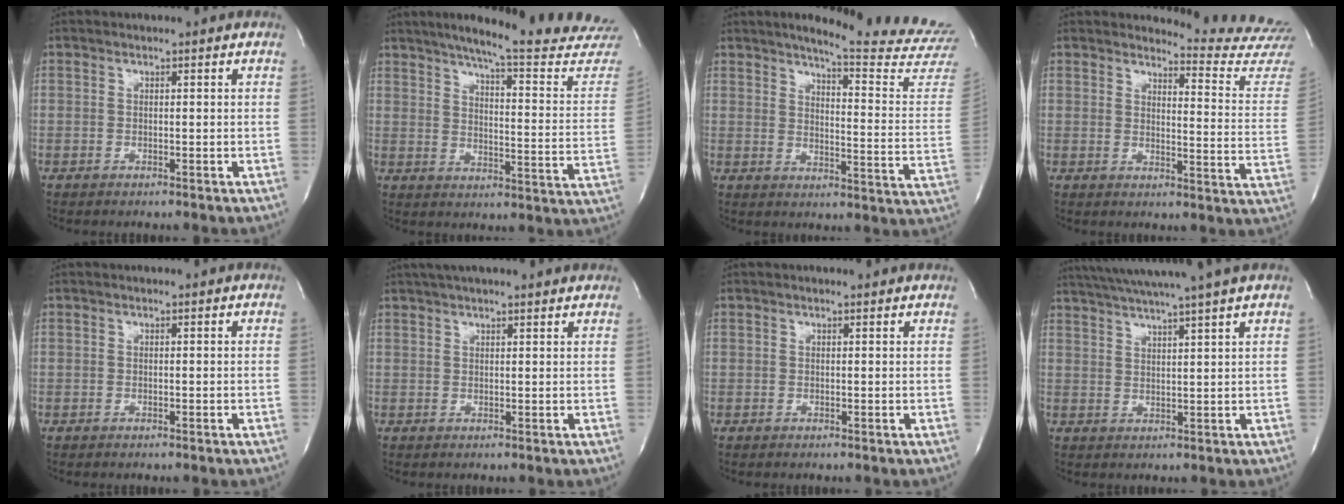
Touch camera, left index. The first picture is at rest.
{"total": 24.2, "force": [21.9, 0.5, 10.2], "torque": [-0.142, -0.095, 0.263]}
{"total": 21.1, "force": [19.9, -0.9, 6.8], "torque": [-0.094, -0.131, 0.227]}
{"total": 13.5, "force": [13.4, -1.7, -0.2], "torque": [0.010, -0.150, 0.130]}
{"total": 0.0}
{"total": 12.0, "force": [10.5, 1.1, 5.7], "torque": [-0.091, 0.038, 0.137]}
{"total": 1.8, "force": [1.8, 0.1, 0.3], "torque": [-0.012, 0.005, 0.016]}
{"total": 13.1, "force": [11.2, -2.0, 6.5], "torque": [-0.114, -0.001, 0.159]}